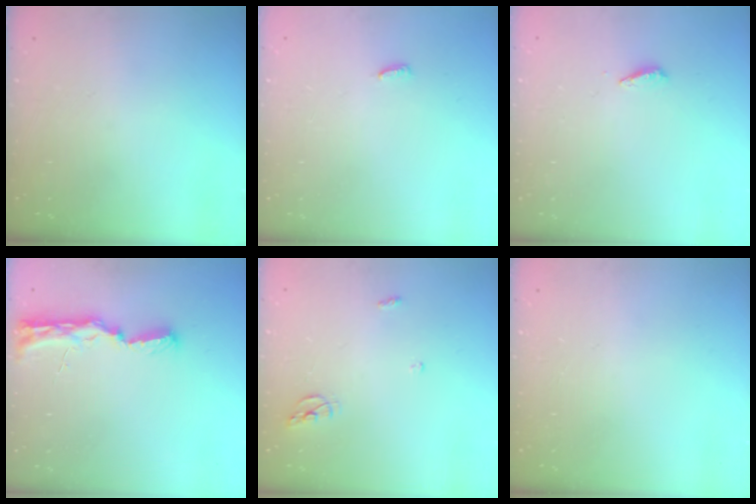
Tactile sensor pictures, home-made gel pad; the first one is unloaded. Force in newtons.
{"total": 3.5, "press": 3.4, "slide": 0.6}
{"total": 2.9, "press": 2.9, "slide": 0.3}
{"total": 8.9, "press": 8.9, "slide": 1.3}
{"total": 5.6, "press": 5.6, "slide": 0.4}
{"total": 0.0}